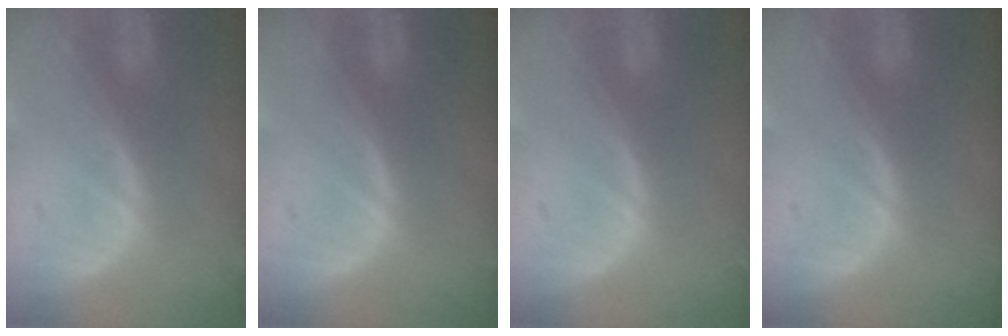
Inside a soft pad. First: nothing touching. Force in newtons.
{"total": 0.0}
{"total": 0.0}
{"total": 0.0}